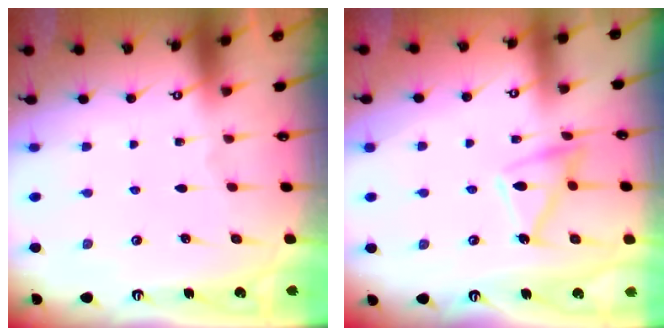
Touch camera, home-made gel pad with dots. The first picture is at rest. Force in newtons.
{"total": 12.7, "press": 12.7, "slide": 0.9}